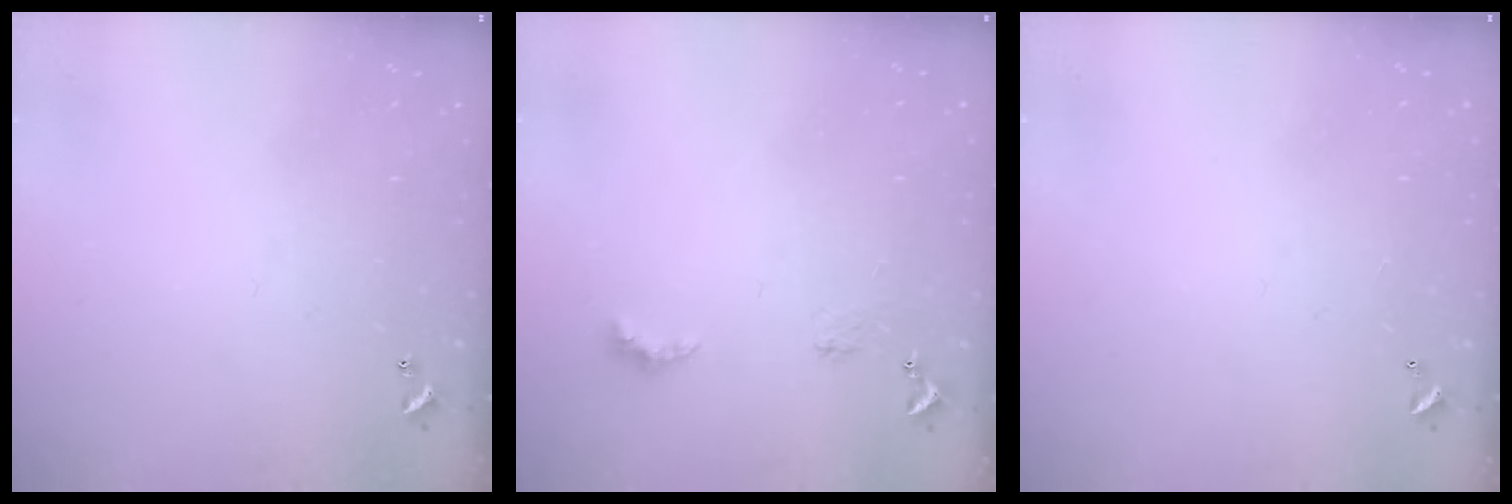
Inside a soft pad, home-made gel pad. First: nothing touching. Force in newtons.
{"total": 2.5, "press": 2.5, "slide": 0.5}
{"total": 3.0, "press": 3.0, "slide": 0.1}